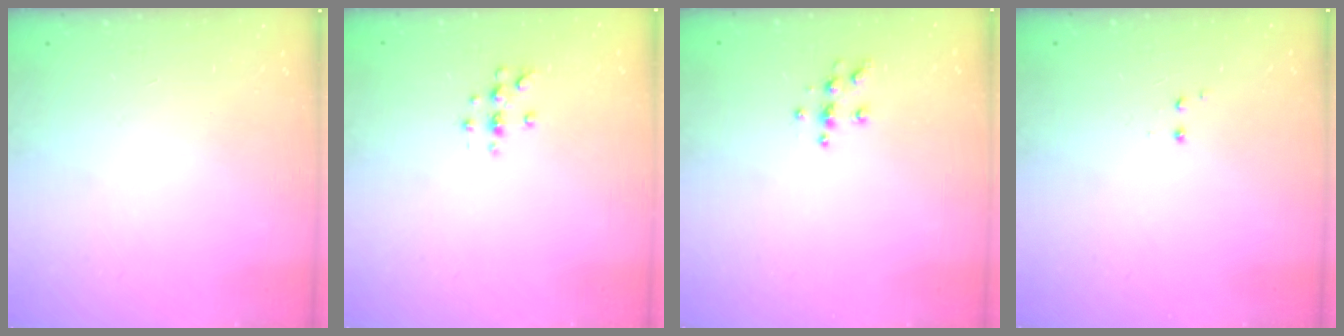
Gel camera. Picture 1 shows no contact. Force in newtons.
{"total": 4.2, "press": 4.2, "slide": 0.5}
{"total": 6.2, "press": 6.1, "slide": 0.6}
{"total": 1.2, "press": 1.0, "slide": 0.6}